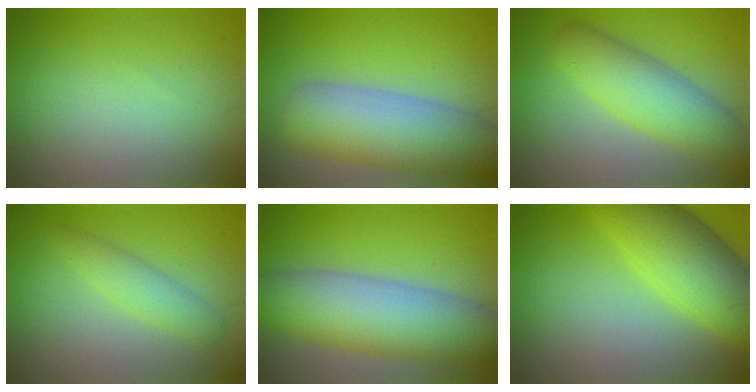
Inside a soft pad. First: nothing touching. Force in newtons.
{"total": 8.8, "press": 8.7, "slide": 0.6}
{"total": 5.7, "press": 5.7, "slide": 0.1}
{"total": 2.3, "press": 2.3, "slide": 0.0}
{"total": 9.1, "press": 9.1, "slide": 0.2}
{"total": 7.3, "press": 7.3, "slide": 0.2}